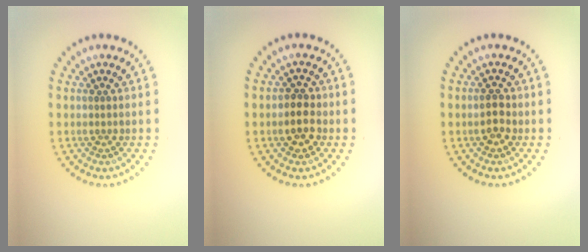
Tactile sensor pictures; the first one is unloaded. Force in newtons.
{"total": 2.5, "press": 2.4, "slide": 0.6}
{"total": 1.8, "press": 1.8, "slide": 0.2}